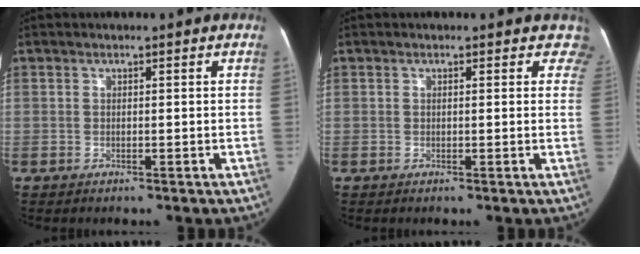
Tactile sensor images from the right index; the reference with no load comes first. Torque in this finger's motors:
{"motor_torque": [0.80, 0.72, 0.18, 0.00]}